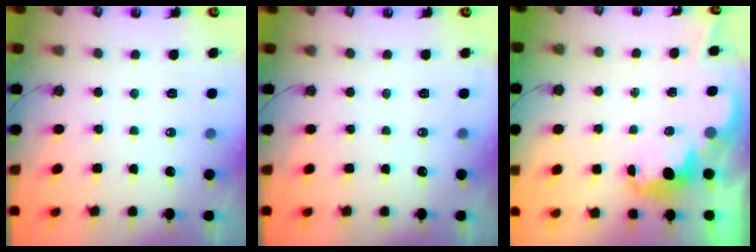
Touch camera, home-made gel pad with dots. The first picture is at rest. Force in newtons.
{"total": 0.0}
{"total": 2.7, "press": 2.6, "slide": 0.5}